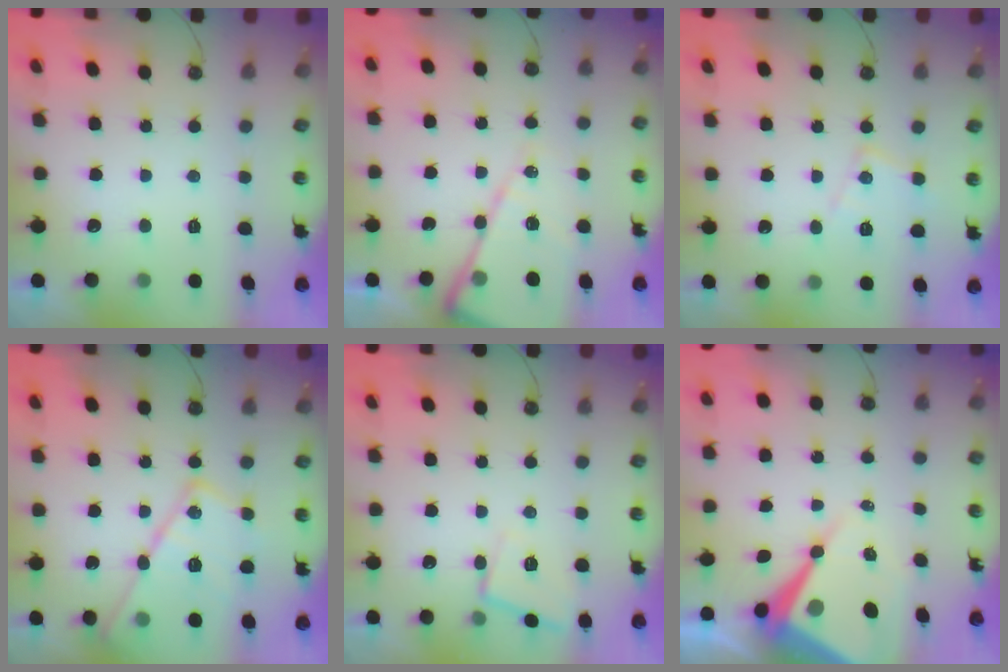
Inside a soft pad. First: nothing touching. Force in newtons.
{"total": 14.8, "press": 14.7, "slide": 1.7}
{"total": 9.7, "press": 9.7, "slide": 0.7}
{"total": 19.4, "press": 19.3, "slide": 1.5}
{"total": 7.0, "press": 6.9, "slide": 1.0}
{"total": 13.4, "press": 13.3, "slide": 1.4}